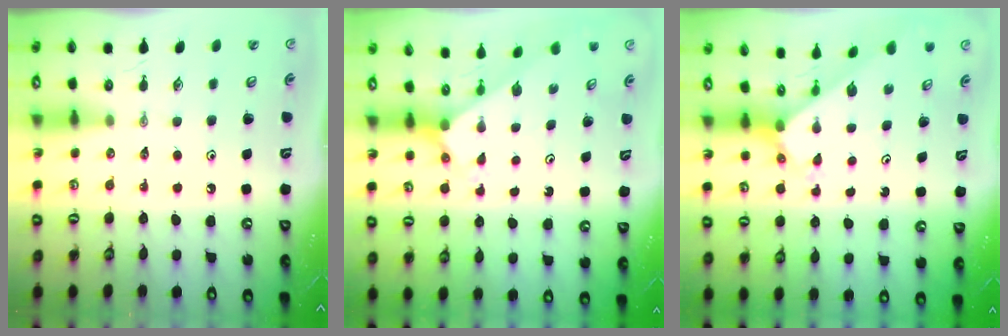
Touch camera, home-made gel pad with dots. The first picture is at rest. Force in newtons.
{"total": 2.1, "press": 2.1, "slide": 0.1}
{"total": 1.9, "press": 1.9, "slide": 0.1}